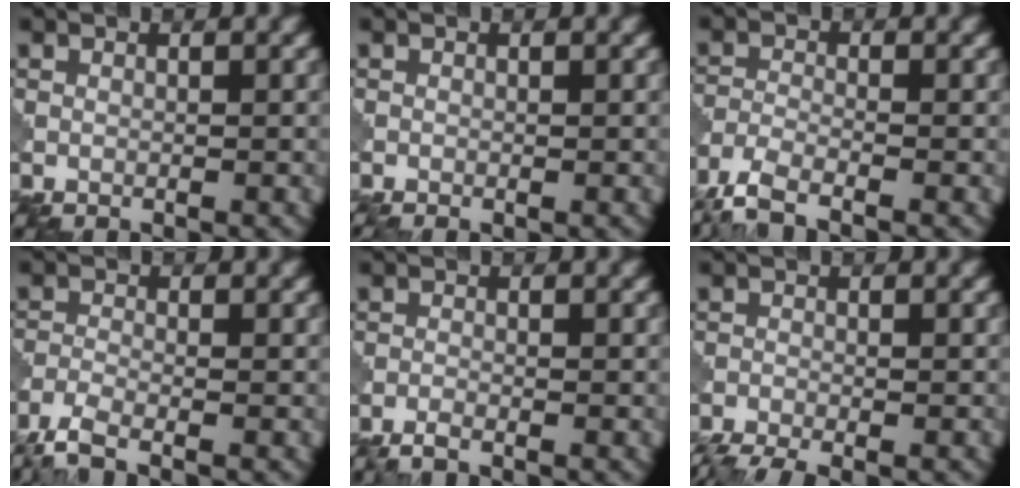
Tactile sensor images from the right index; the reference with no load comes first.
{"total": 0.6, "force": [-0.3, 0.2, 0.4], "torque": [-0.011, -0.002, -0.006]}
{"total": 4.1, "force": [-3.3, 0.9, 2.3], "torque": [-0.049, -0.010, -0.078]}
{"total": 3.3, "force": [-2.5, 0.7, 2.0], "torque": [-0.045, -0.008, -0.063]}
{"total": 1.2, "force": [-1.0, 0.1, 0.6], "torque": [-0.013, -0.001, -0.025]}
{"total": 4.8, "force": [-4.0, 0.9, 2.4], "torque": [-0.047, -0.024, -0.076]}